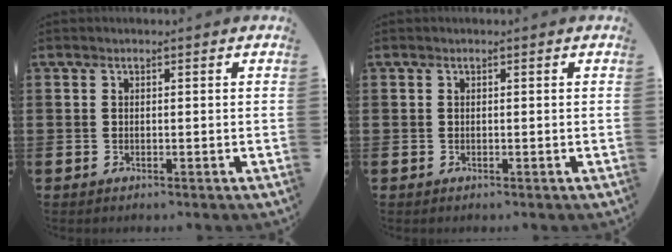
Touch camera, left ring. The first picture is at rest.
{"total": 0.0}